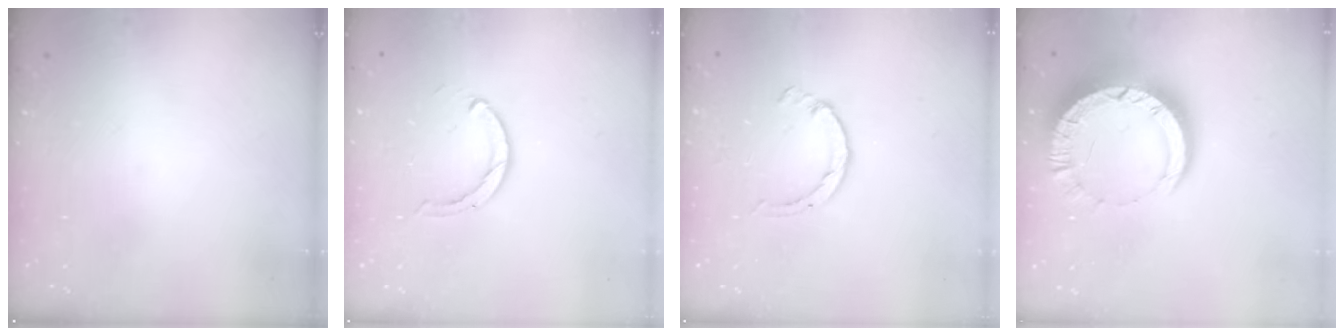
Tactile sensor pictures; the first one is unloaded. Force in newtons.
{"total": 2.2, "press": 2.2, "slide": 0.3}
{"total": 2.6, "press": 2.6, "slide": 0.4}
{"total": 12.7, "press": 12.6, "slide": 1.3}